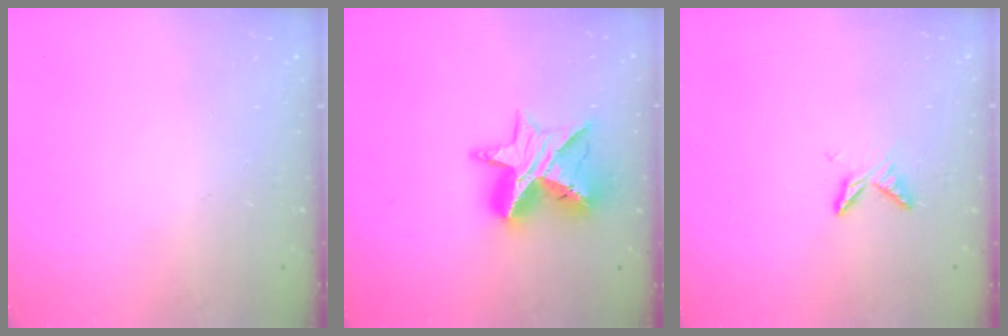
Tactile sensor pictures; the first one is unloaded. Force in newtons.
{"total": 12.9, "press": 12.9, "slide": 0.8}
{"total": 5.8, "press": 5.8, "slide": 0.6}